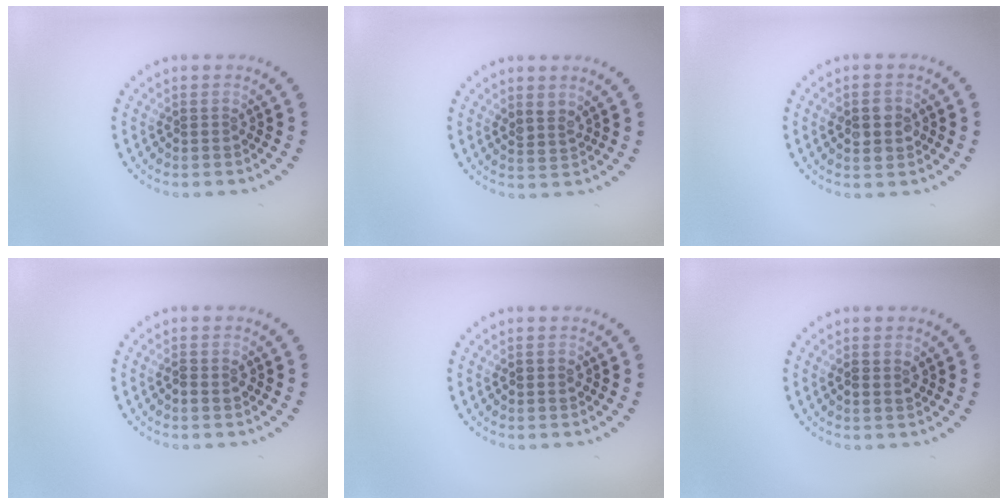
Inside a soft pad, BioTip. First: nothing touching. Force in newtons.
{"total": 1.3, "press": 1.1, "slide": 0.8}
{"total": 2.6, "press": 2.6, "slide": 0.1}
{"total": 1.2, "press": 1.2, "slide": 0.1}
{"total": 1.0, "press": 1.0, "slide": 0.2}
{"total": 1.4, "press": 1.3, "slide": 0.4}